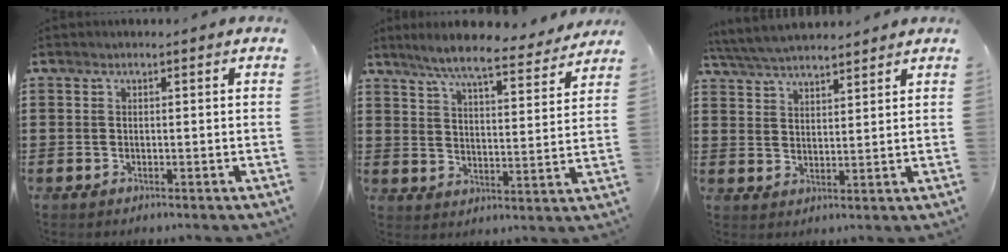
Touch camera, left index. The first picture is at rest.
{"total": 7.4, "force": [6.5, 0.1, 3.5], "torque": [-0.082, -0.038, 0.109]}
{"total": 5.0, "force": [4.8, 0.5, 1.2], "torque": [-0.041, -0.015, 0.089]}